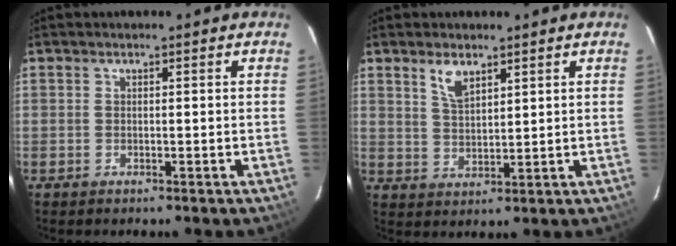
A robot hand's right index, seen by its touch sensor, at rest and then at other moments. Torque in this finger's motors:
{"motor_torque": [0.19, 0.17, 0.23, 0.04]}